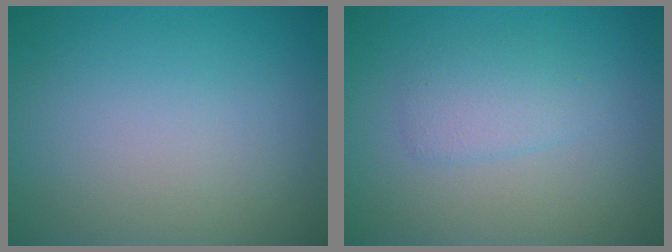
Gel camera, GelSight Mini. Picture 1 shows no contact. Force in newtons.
{"total": 1.9, "press": 1.9, "slide": 0.0}